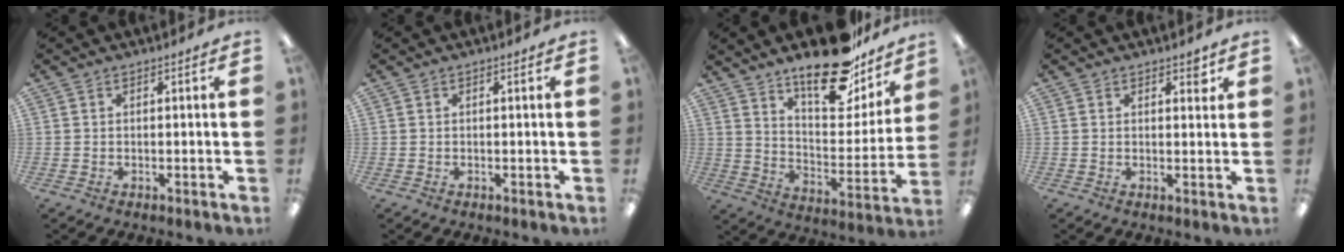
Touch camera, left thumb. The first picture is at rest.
{"total": 0.0}
{"total": 21.9, "force": [16.8, 8.3, 11.3], "torque": [-0.157, -0.115, 0.281]}
{"total": 2.4, "force": [1.7, 1.1, 1.3], "torque": [-0.005, -0.007, 0.024]}